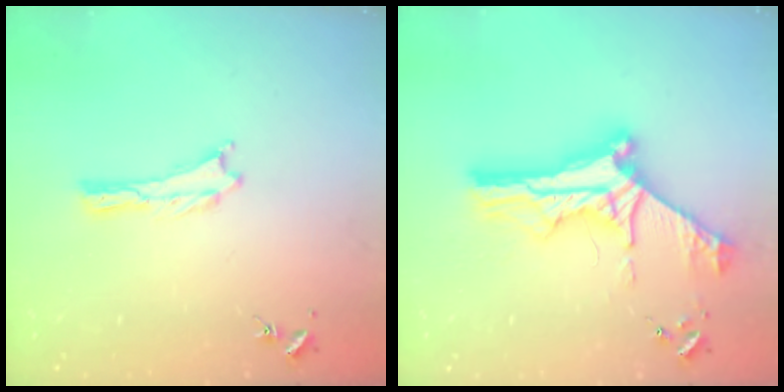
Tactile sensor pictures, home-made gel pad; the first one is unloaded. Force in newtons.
{"total": 10.9, "press": 10.9, "slide": 1.1}